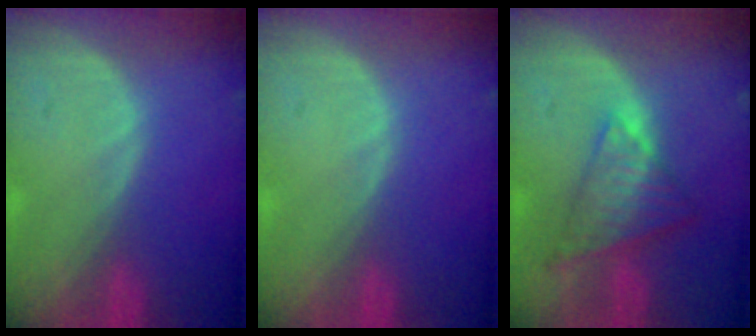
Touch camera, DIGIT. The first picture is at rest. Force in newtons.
{"total": 0.0}
{"total": 7.7, "press": 6.4, "slide": 4.3}